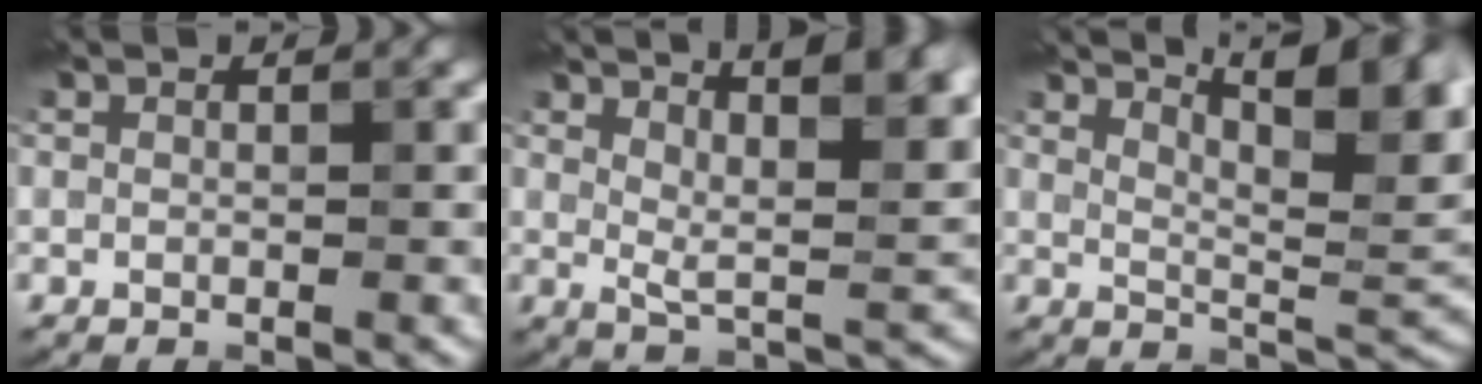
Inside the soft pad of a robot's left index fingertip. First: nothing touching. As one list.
[{"total": 10.8, "force": [6.4, 3.7, 7.9], "torque": [-0.103, 0.012, 0.084]}, {"total": 9.4, "force": [5.8, 2.5, 7.1], "torque": [-0.093, 0.013, 0.095]}]